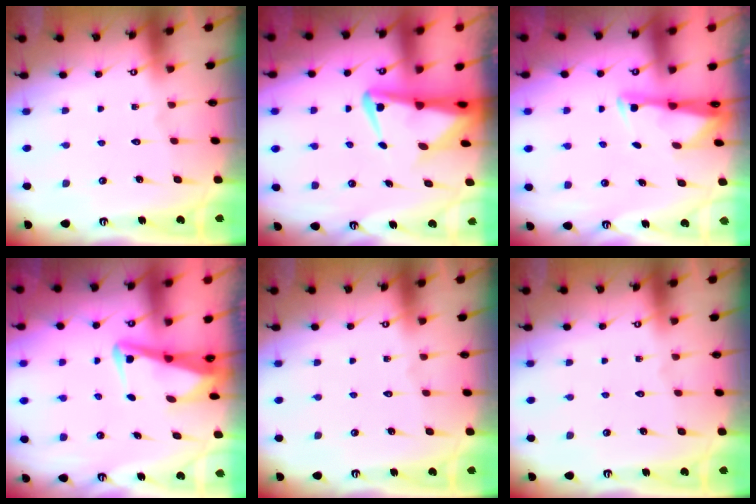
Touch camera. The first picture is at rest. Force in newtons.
{"total": 5.1, "press": 5.0, "slide": 0.8}
{"total": 2.7, "press": 2.7, "slide": 0.4}
{"total": 3.7, "press": 3.5, "slide": 1.0}
{"total": 0.0}
{"total": 0.0}